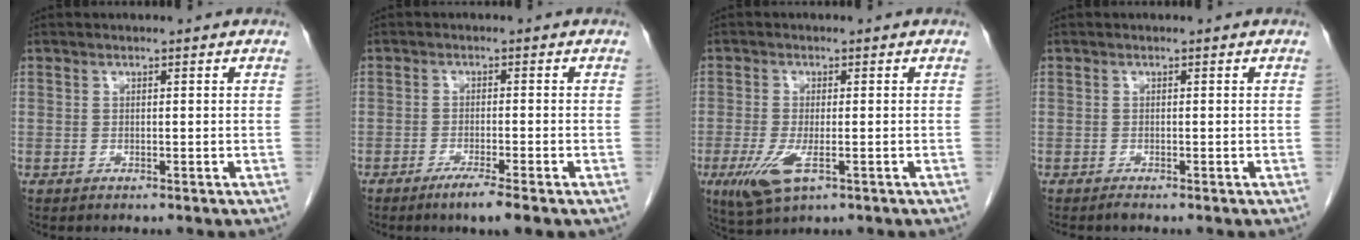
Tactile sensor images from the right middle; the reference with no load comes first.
{"total": 3.9, "force": [-2.5, -0.2, 2.9], "torque": [-0.052, -0.010, -0.045]}
{"total": 5.9, "force": [-2.4, 1.9, 5.1], "torque": [-0.107, -0.016, -0.035]}
{"total": 0.5, "force": [-0.5, -0.1, 0.2], "torque": [-0.006, 0.000, -0.009]}